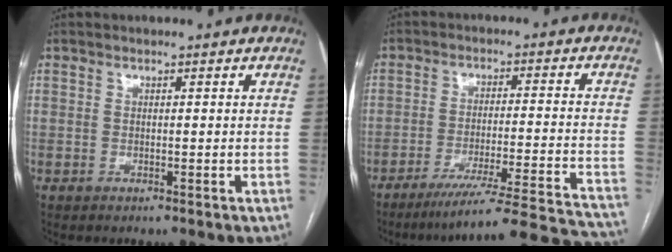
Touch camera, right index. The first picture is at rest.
{"total": 25.4, "force": [-23.6, -0.3, 9.4], "torque": [-0.059, -0.016, -0.313]}